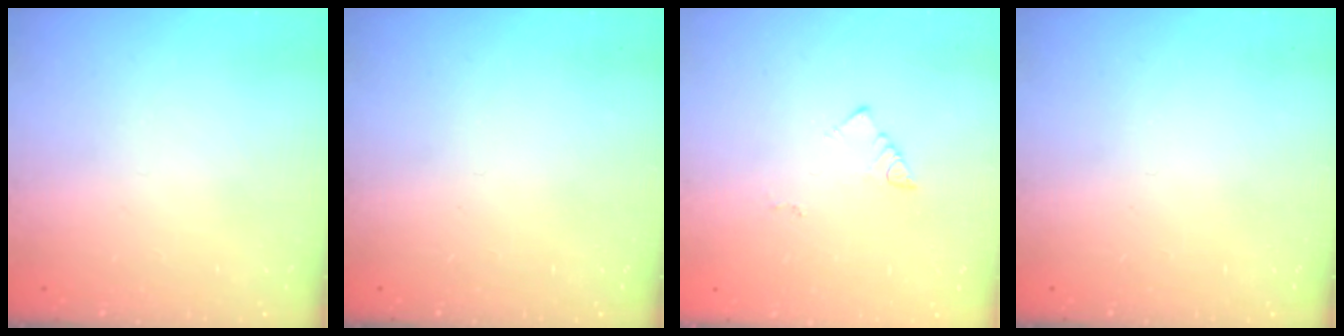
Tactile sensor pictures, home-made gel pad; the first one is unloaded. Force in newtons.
{"total": 0.0}
{"total": 2.7, "press": 2.7, "slide": 0.6}
{"total": 0.0}